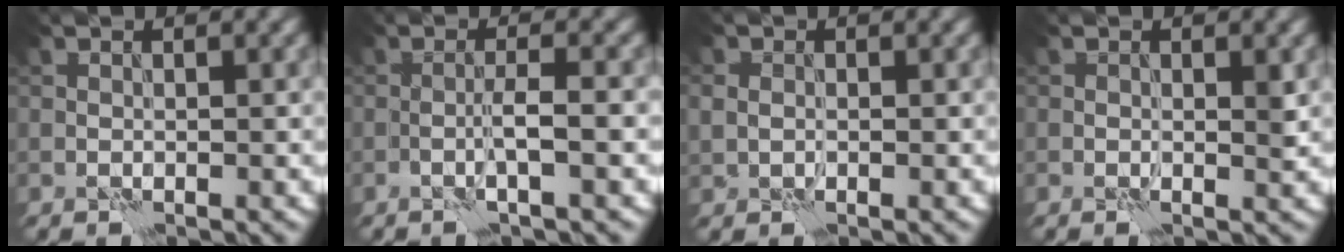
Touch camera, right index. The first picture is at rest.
{"total": 2.2, "force": [-0.7, 0.1, 2.1], "torque": [-0.039, 0.007, -0.018]}
{"total": 1.6, "force": [0.0, 1.3, 0.9], "torque": [-0.019, 0.001, 0.002]}
{"total": 1.2, "force": [0.0, 0.5, 1.1], "torque": [-0.012, -0.003, -0.001]}